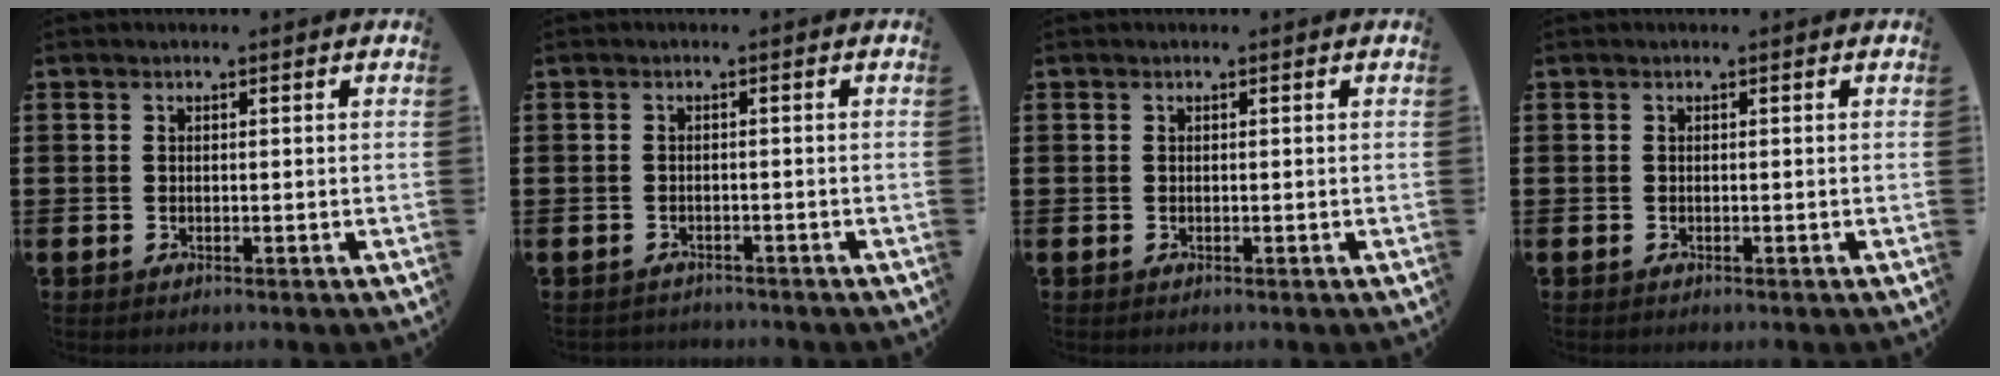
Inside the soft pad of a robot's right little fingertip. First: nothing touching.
{"total": 0.9, "force": [-0.9, 0.1, -0.1], "torque": [-0.001, 0.001, -0.019]}
{"total": 0.0}
{"total": 0.0}